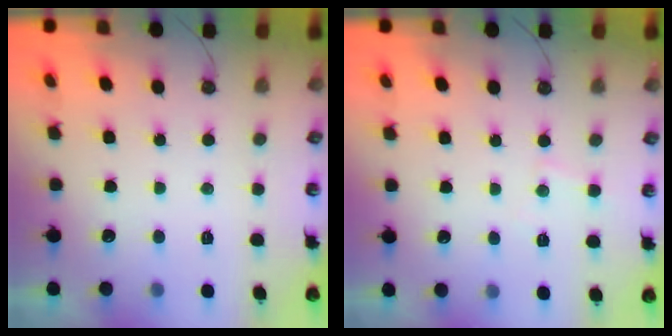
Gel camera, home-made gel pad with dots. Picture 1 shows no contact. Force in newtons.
{"total": 4.3, "press": 4.2, "slide": 0.7}